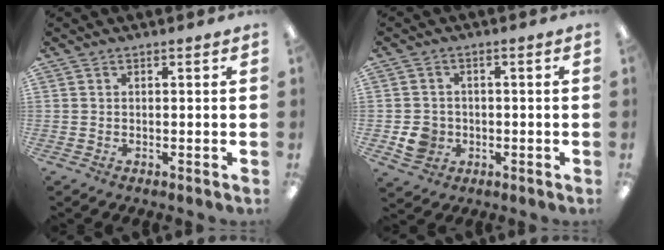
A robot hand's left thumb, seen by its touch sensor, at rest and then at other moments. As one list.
[{"total": 5.5, "force": [-1.2, 5.0, 1.9], "torque": [-0.024, 0.007, -0.020]}]